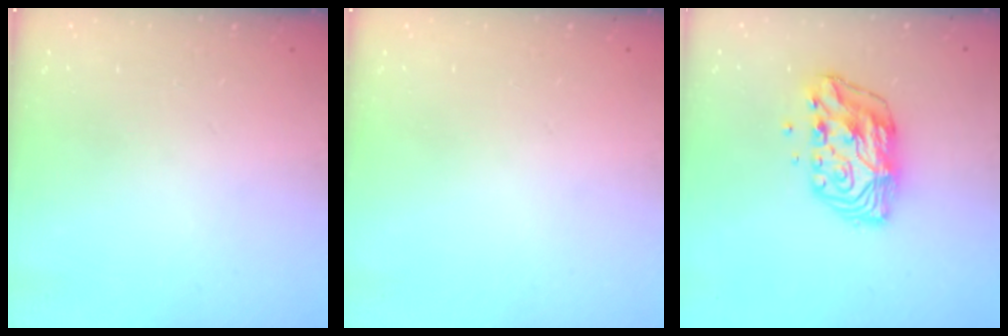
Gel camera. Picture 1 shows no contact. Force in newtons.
{"total": 0.0}
{"total": 10.5, "press": 10.5, "slide": 1.1}